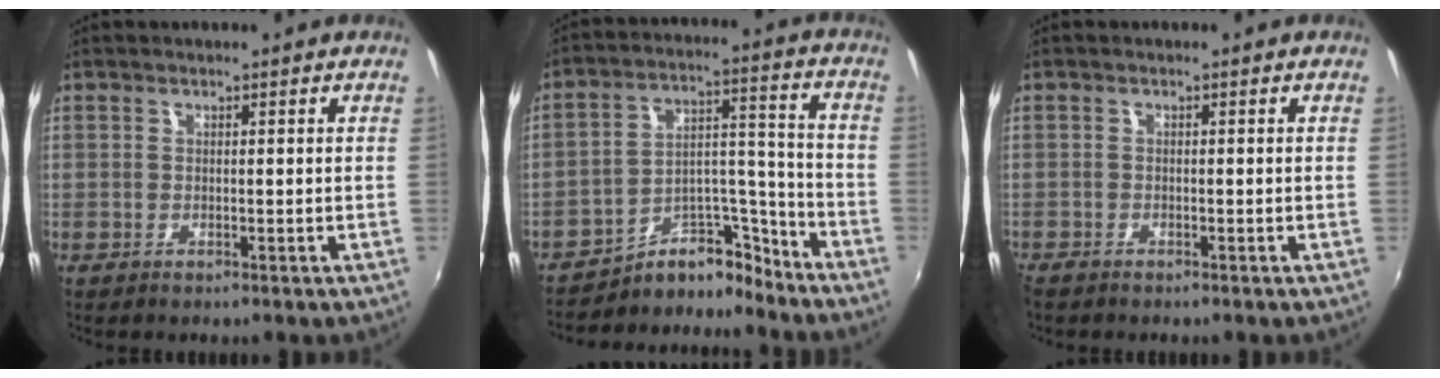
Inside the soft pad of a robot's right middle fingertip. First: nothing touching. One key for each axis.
{"total": 10.2, "fx": -9.4, "fy": 3.7, "fz": 1.5, "tx": -0.016, "ty": 0.066, "tz": -0.154}
{"total": 1.2, "fx": -1.1, "fy": 0.5, "fz": 0.2, "tx": -0.007, "ty": -0.005, "tz": -0.025}